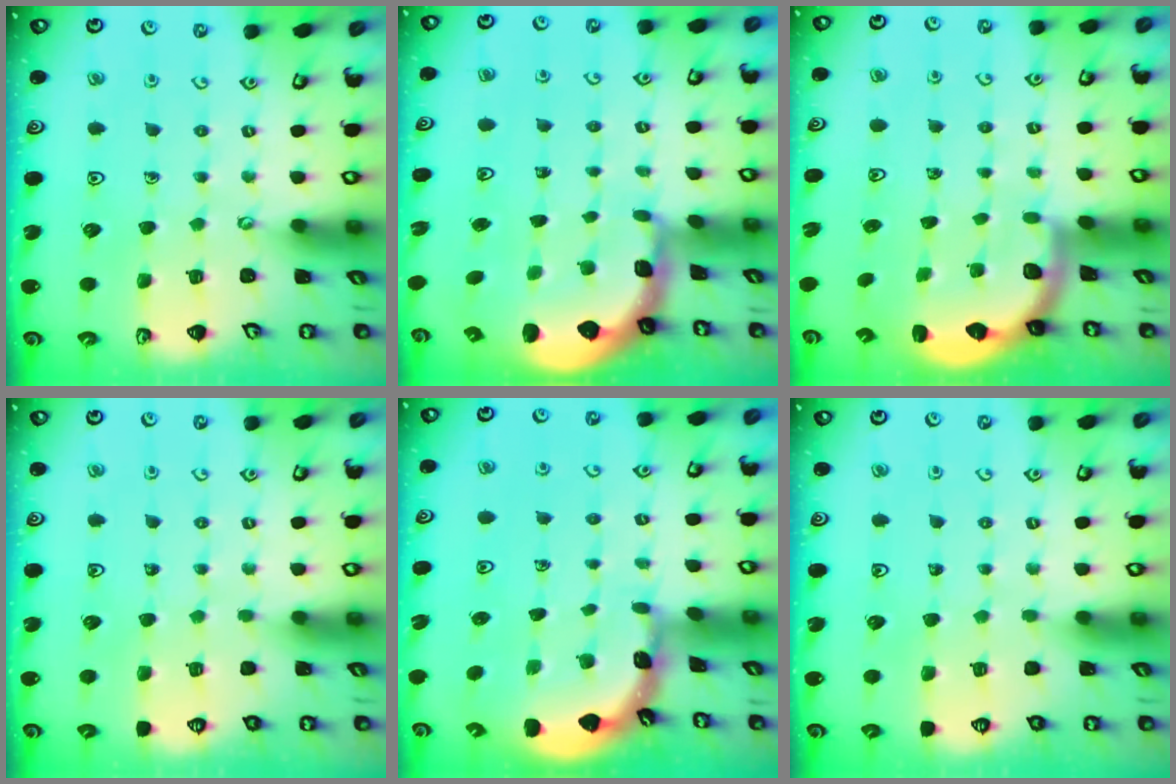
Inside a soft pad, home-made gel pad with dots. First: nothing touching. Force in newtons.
{"total": 2.4, "press": 1.7, "slide": 1.7}
{"total": 2.2, "press": 2.1, "slide": 0.8}
{"total": 0.0}
{"total": 1.8, "press": 1.8, "slide": 0.1}
{"total": 0.0}